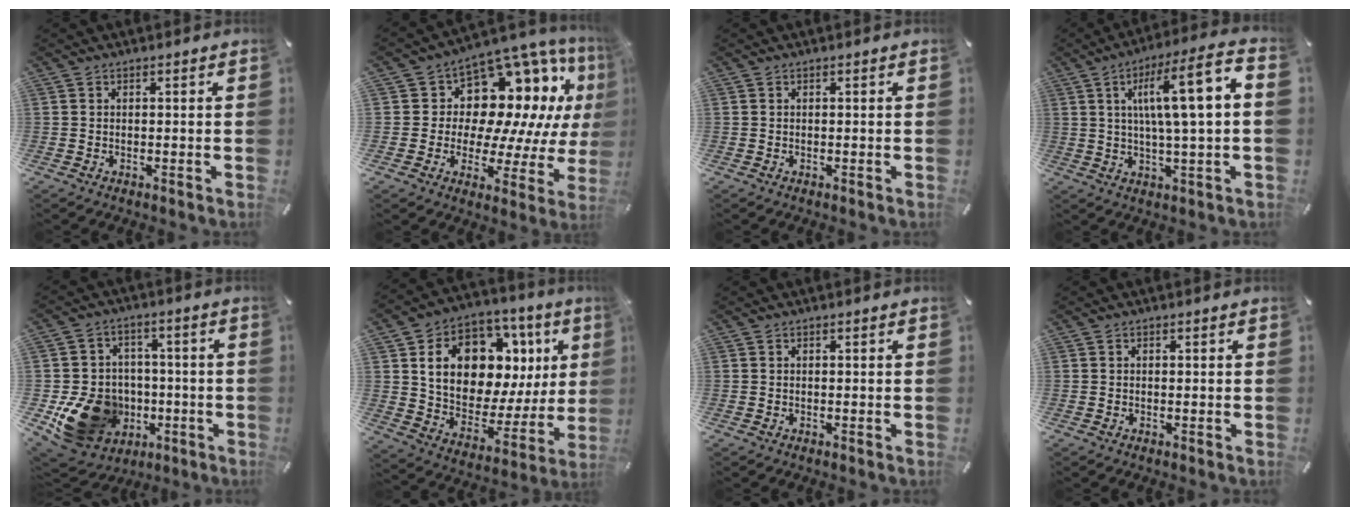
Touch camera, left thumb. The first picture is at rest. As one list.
[{"total": 14.7, "force": [7.1, 10.4, 7.6], "torque": [-0.102, -0.081, 0.128]}, {"total": 0.0}, {"total": 14.0, "force": [2.8, 2.2, 13.6], "torque": [-0.228, 0.002, 0.037]}, {"total": 16.7, "force": [-4.4, 14.1, 7.8], "torque": [-0.151, 0.021, -0.060]}, {"total": 18.2, "force": [7.9, 11.5, 11.6], "torque": [-0.188, -0.049, 0.141]}, {"total": 0.0}, {"total": 0.0}]